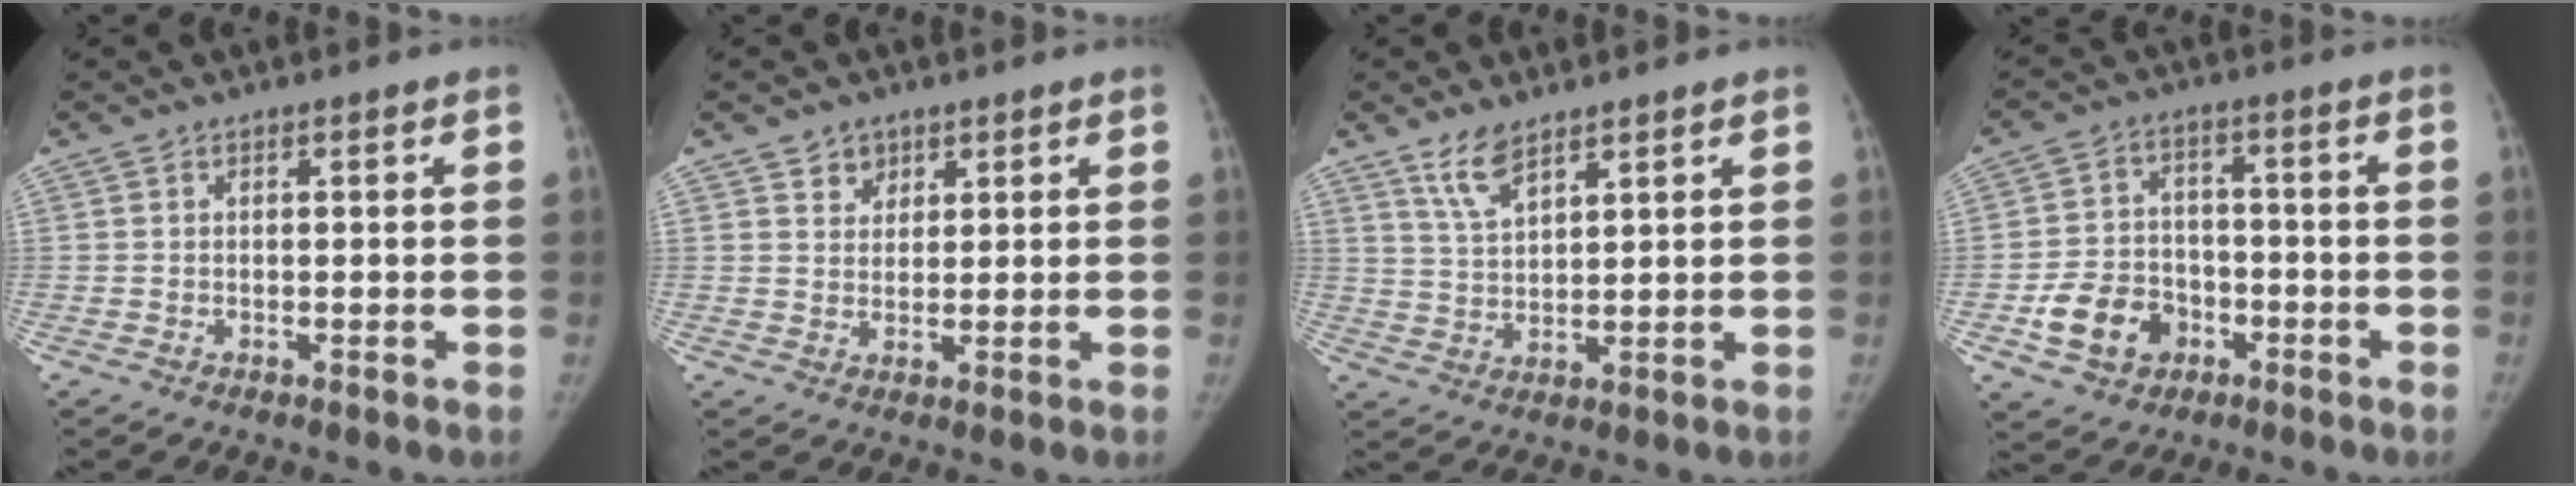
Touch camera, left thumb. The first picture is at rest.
{"total": 3.3, "force": [2.1, 2.4, 0.6], "torque": [0.012, -0.015, 0.036]}
{"total": 5.6, "force": [4.2, 1.9, 3.2], "torque": [-0.054, -0.024, 0.087]}
{"total": 10.3, "force": [-4.1, 8.1, 4.8], "torque": [-0.064, 0.025, -0.066]}